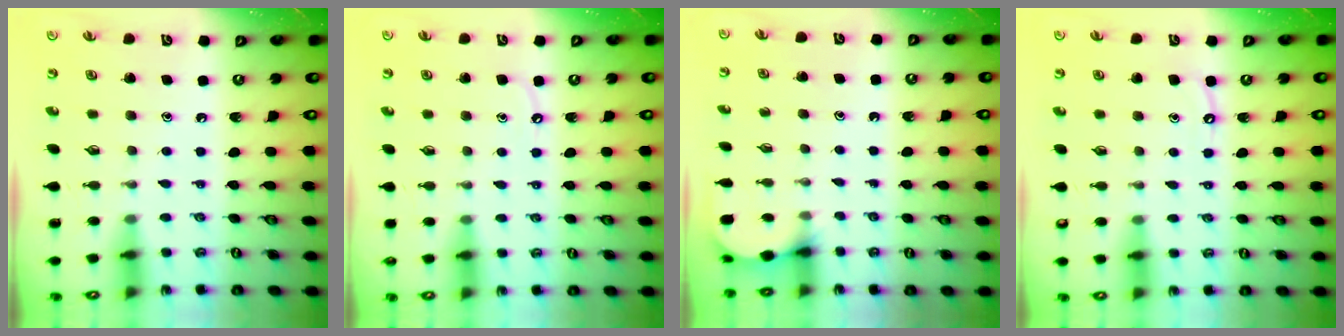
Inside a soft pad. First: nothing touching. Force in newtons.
{"total": 4.5, "press": 4.4, "slide": 0.6}
{"total": 1.3, "press": 1.3, "slide": 0.1}
{"total": 4.0, "press": 4.0, "slide": 0.5}